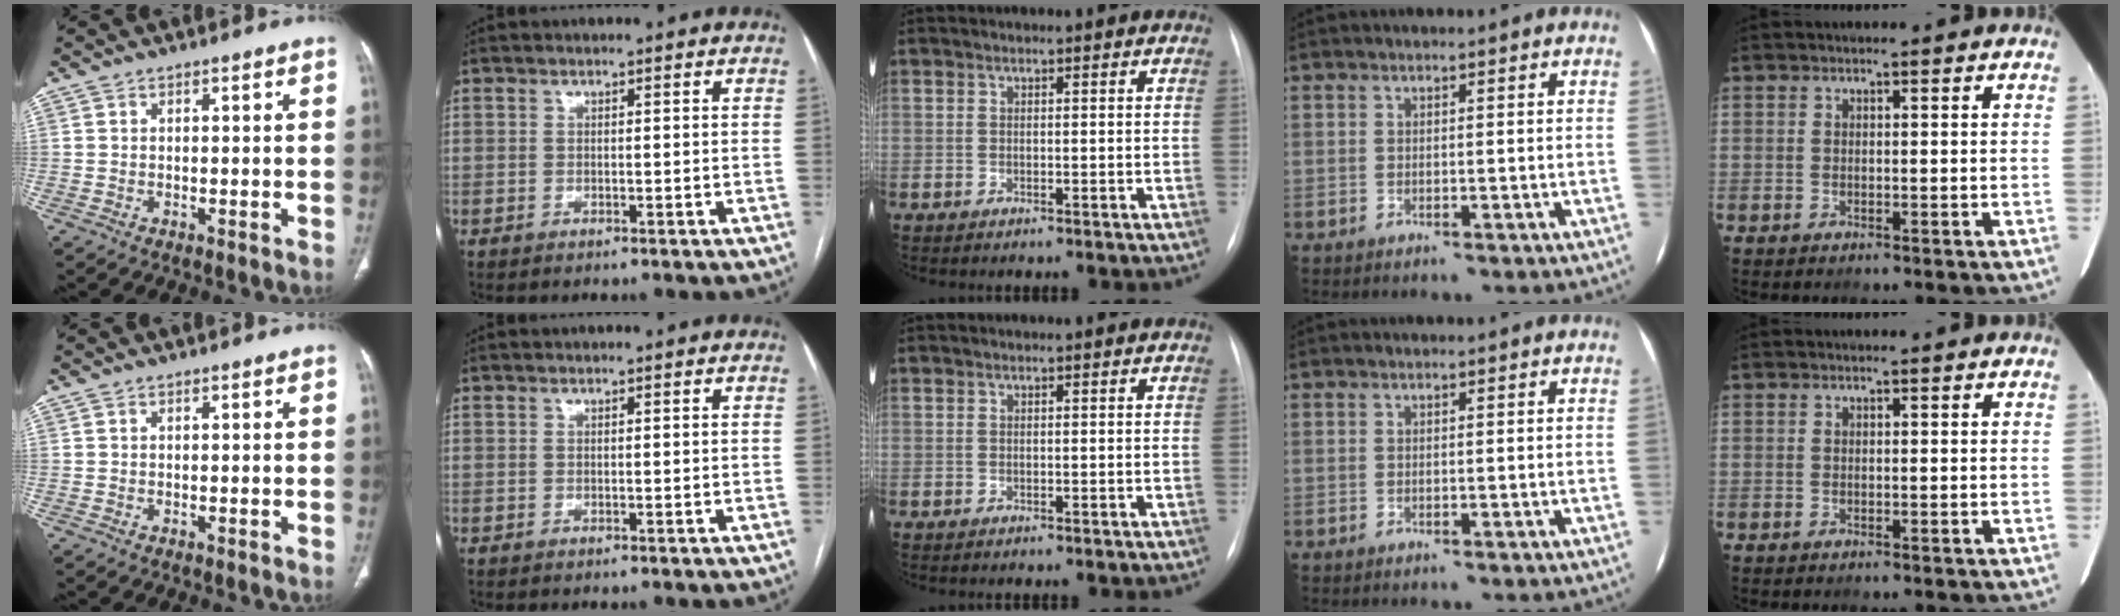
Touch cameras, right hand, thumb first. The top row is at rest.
{}